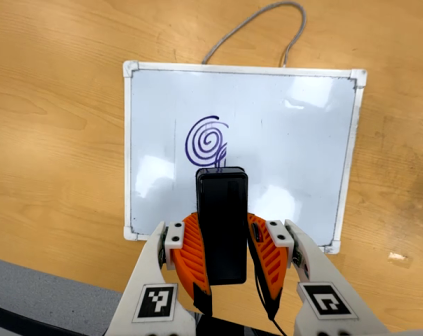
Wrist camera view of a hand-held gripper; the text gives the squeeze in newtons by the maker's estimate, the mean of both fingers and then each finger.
{"total": 6.7, "left": 5.9, "right": 7.6}